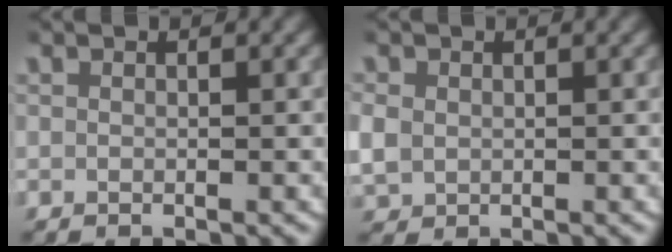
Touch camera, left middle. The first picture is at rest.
{"total": 2.7, "force": [0.1, 2.5, 1.1], "torque": [-0.043, -0.005, 0.009]}